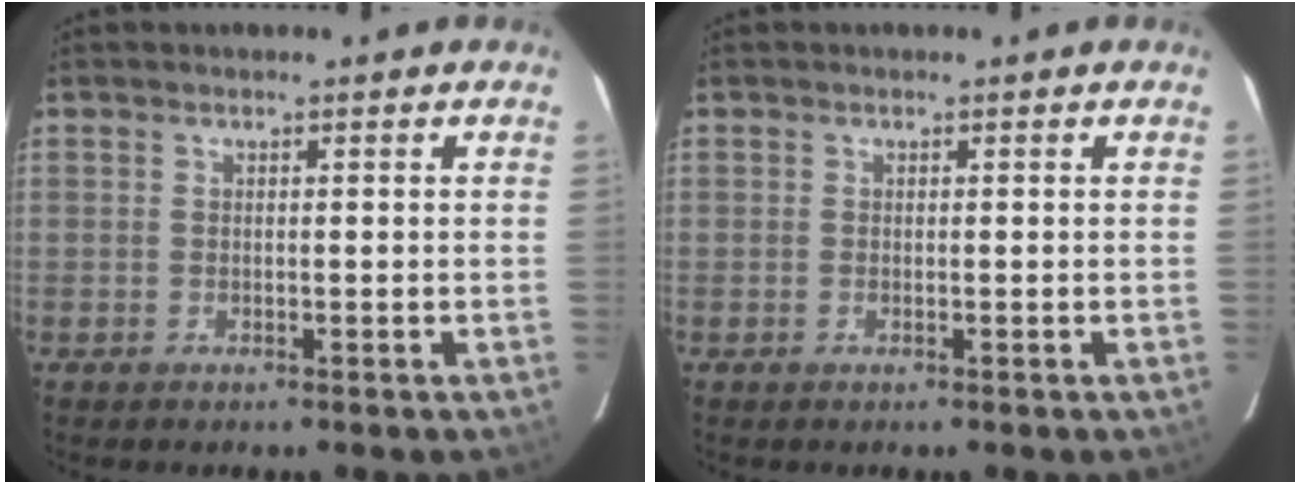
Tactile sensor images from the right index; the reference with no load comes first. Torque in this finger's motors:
{"motor_torque": [0.22, 0.20, 0.02, 0.01]}